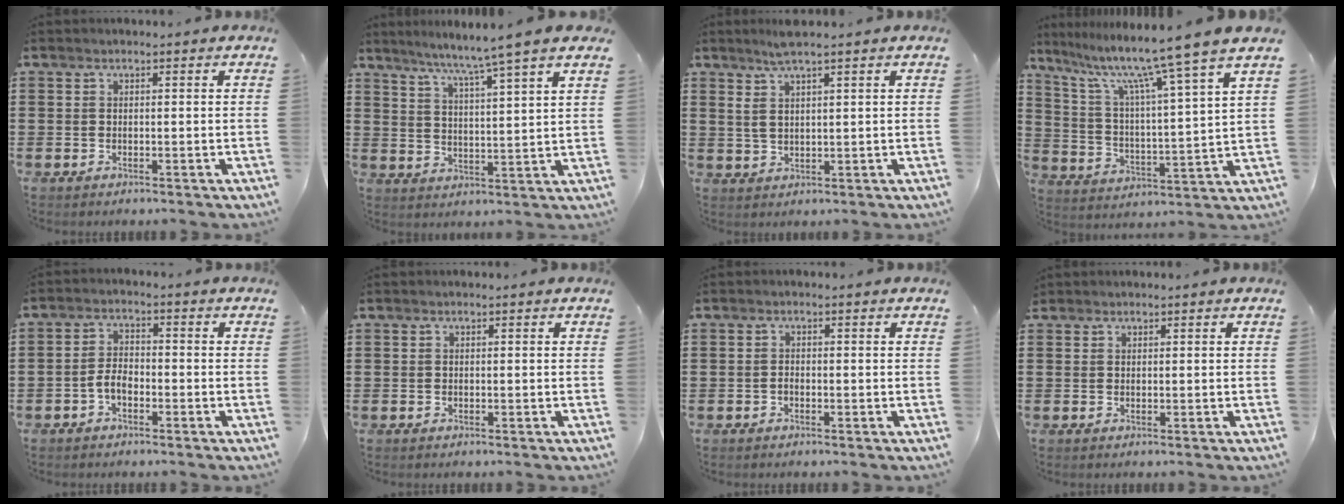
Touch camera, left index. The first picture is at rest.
{"total": 5.7, "force": [4.7, -1.5, 2.7], "torque": [-0.072, -0.037, 0.073]}
{"total": 3.9, "force": [2.3, 0.6, 3.0], "torque": [-0.064, 0.003, 0.041]}
{"total": 11.0, "force": [9.1, -1.3, 6.0], "torque": [-0.153, -0.060, 0.141]}
{"total": 3.3, "force": [-1.7, 1.6, 2.3], "torque": [-0.057, 0.002, -0.038]}
{"total": 0.0}
{"total": 0.7, "force": [-0.5, 0.4, 0.4], "torque": [-0.012, -0.003, -0.009]}
{"total": 0.7, "force": [0.6, 0.3, 0.1], "torque": [-0.004, 0.001, 0.012]}